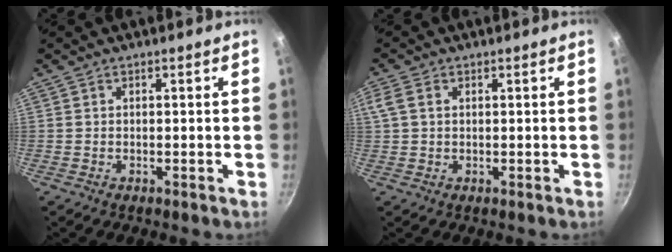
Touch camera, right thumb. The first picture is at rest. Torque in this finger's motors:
{"motor_torque": [-0.08, 0.17, 0.49, 0.02, 0.07]}